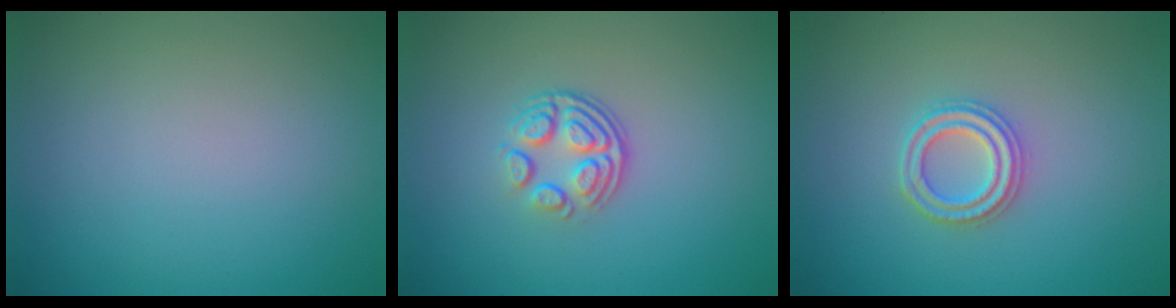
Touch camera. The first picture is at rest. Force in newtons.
{"total": 3.7, "press": 2.6, "slide": 2.7}
{"total": 2.4, "press": 2.4, "slide": 0.4}